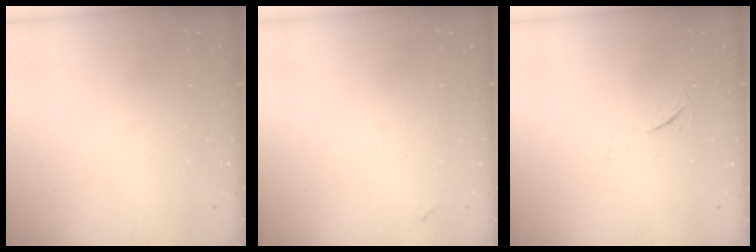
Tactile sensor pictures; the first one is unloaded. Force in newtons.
{"total": 3.5, "press": 3.5, "slide": 0.3}
{"total": 3.6, "press": 3.6, "slide": 0.5}